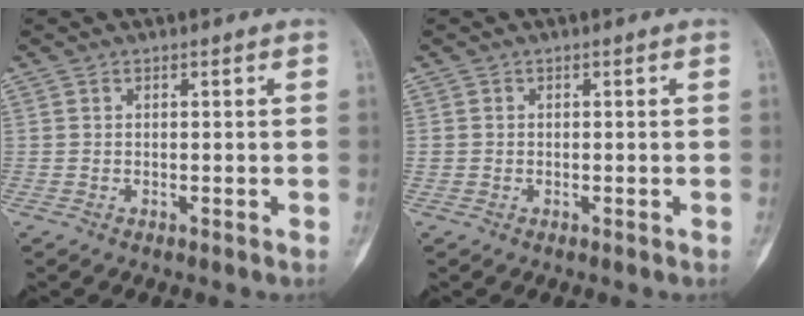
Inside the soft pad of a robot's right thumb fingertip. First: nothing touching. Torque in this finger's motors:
{"motor_torque": [2.57, 2.44, 0.21, -0.29, -0.02]}